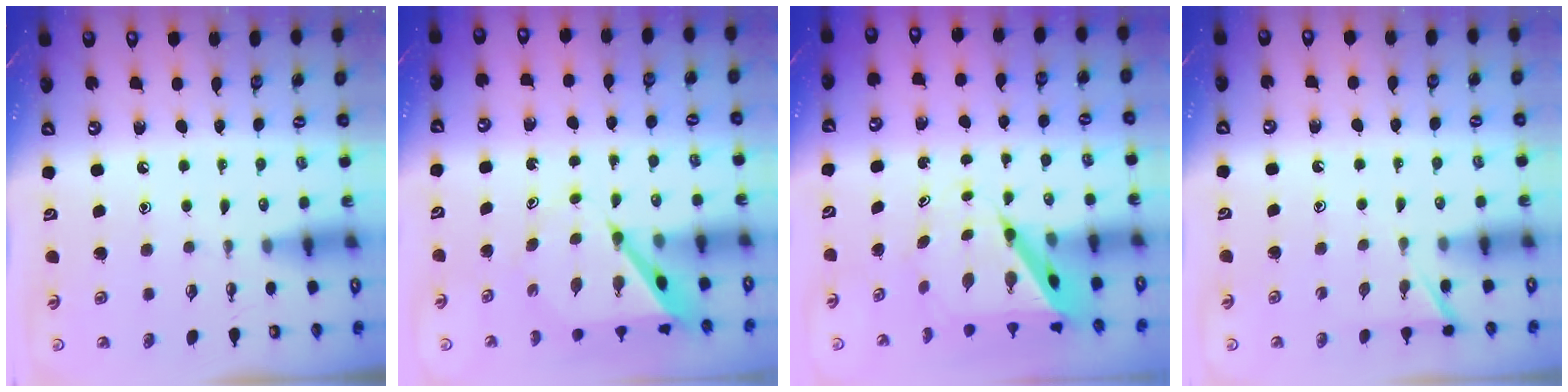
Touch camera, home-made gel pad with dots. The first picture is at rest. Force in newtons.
{"total": 6.0, "press": 5.9, "slide": 0.6}
{"total": 7.7, "press": 7.6, "slide": 0.6}
{"total": 2.7, "press": 2.7, "slide": 0.3}